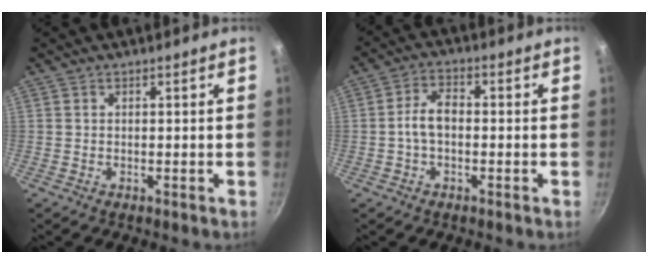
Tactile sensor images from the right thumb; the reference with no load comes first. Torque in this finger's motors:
{"motor_torque": [0.00, -0.21, 0.70, -0.45, 0.01]}